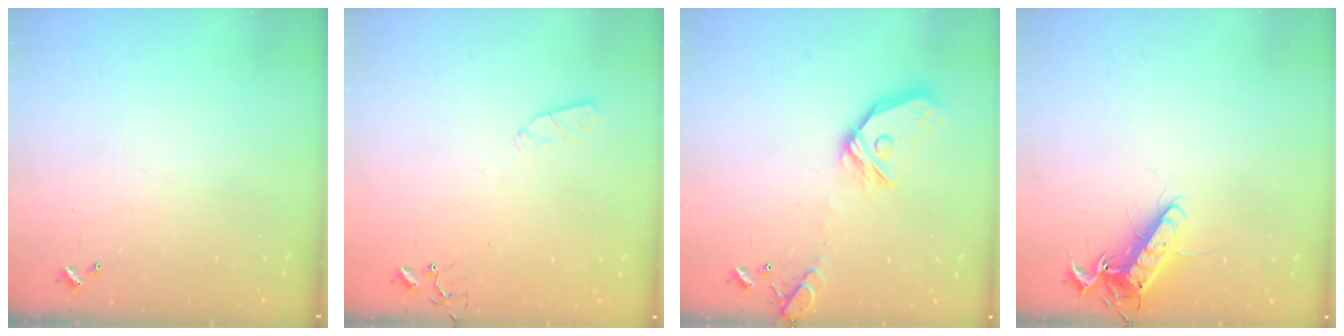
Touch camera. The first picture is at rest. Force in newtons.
{"total": 3.6, "press": 3.5, "slide": 0.6}
{"total": 16.5, "press": 16.3, "slide": 2.4}
{"total": 13.2, "press": 13.2, "slide": 1.3}